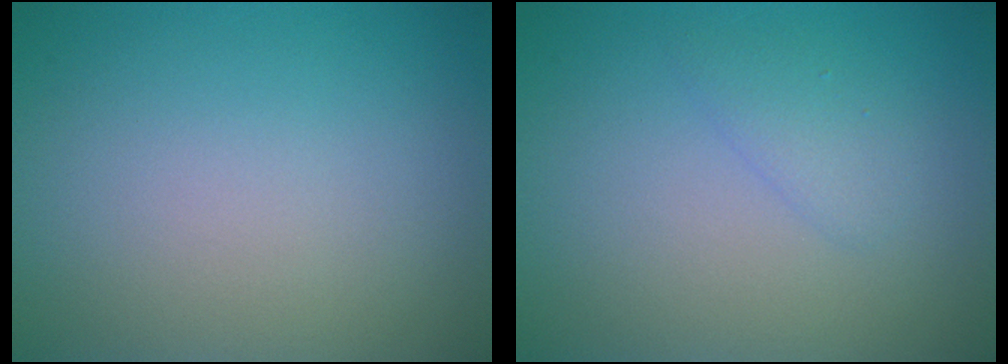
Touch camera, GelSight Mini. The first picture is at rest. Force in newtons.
{"total": 1.4, "press": 1.4, "slide": 0.1}